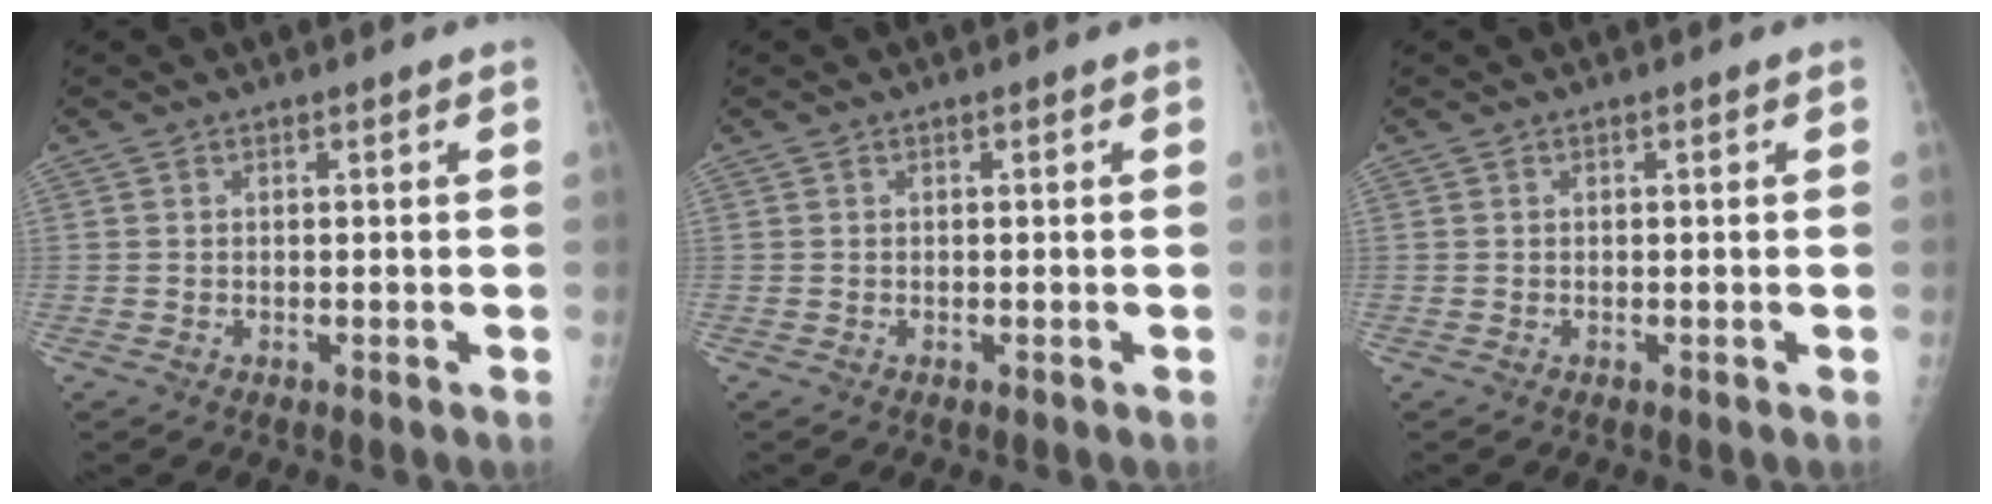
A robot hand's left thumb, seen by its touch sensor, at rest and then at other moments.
{"total": 0.0}
{"total": 0.0}